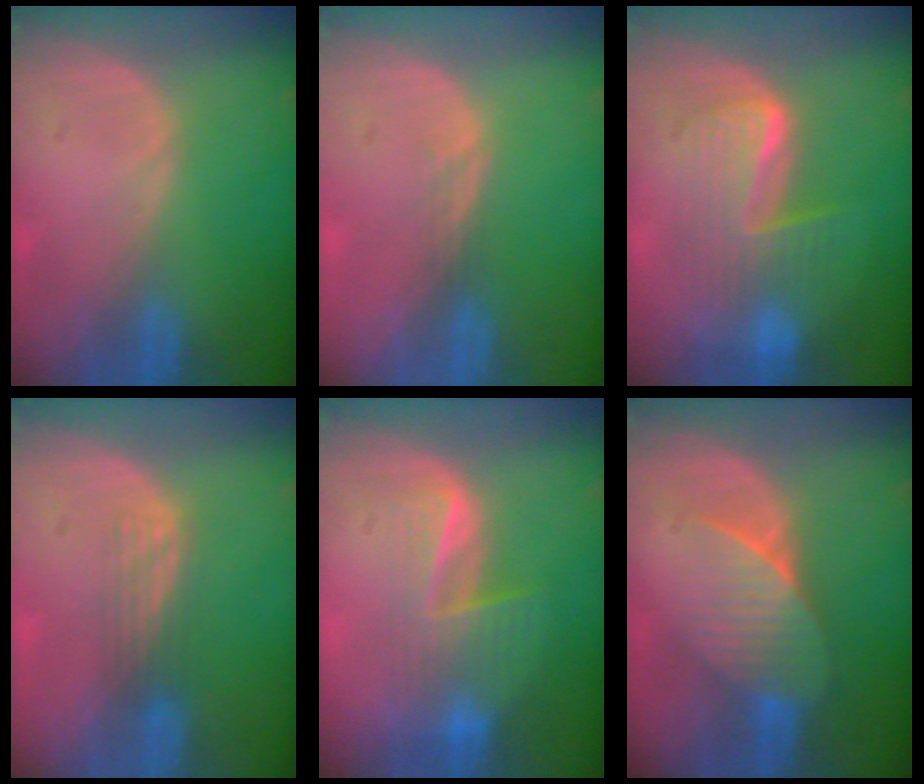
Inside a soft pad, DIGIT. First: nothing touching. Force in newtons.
{"total": 1.1, "press": 0.9, "slide": 0.7}
{"total": 7.4, "press": 7.4, "slide": 0.2}
{"total": 2.9, "press": 2.6, "slide": 1.3}
{"total": 6.8, "press": 6.4, "slide": 2.2}
{"total": 7.0, "press": 6.6, "slide": 2.3}